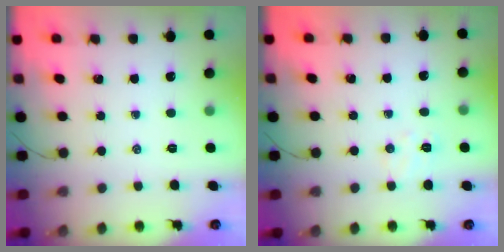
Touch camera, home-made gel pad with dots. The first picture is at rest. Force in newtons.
{"total": 5.0, "press": 4.9, "slide": 1.1}